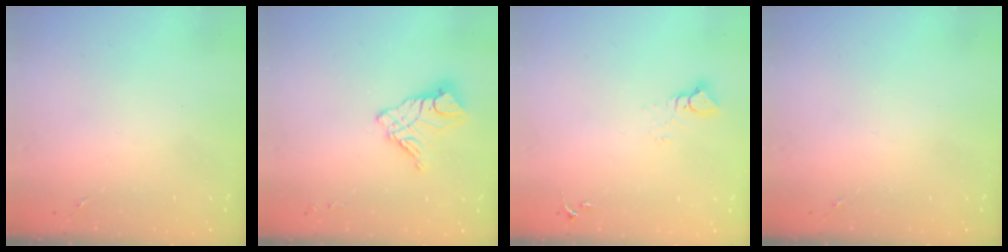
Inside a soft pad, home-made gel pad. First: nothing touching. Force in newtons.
{"total": 12.6, "press": 12.6, "slide": 1.2}
{"total": 4.2, "press": 4.2, "slide": 0.2}
{"total": 0.0}